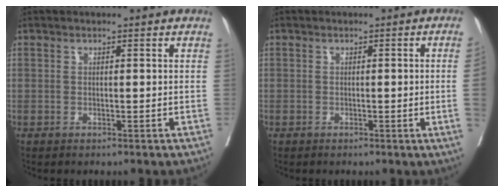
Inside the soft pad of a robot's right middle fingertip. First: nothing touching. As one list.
[{"total": 2.3, "force": [-0.3, -0.7, 2.1], "torque": [-0.023, -0.003, -0.001]}]